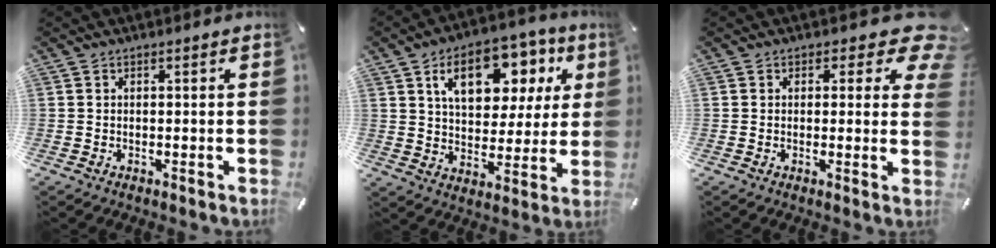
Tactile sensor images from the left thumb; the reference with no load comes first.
{"total": 16.8, "force": [7.8, 10.2, 10.8], "torque": [-0.161, -0.018, 0.131]}
{"total": 7.5, "force": [3.4, 3.9, 5.4], "torque": [-0.052, -0.021, 0.053]}